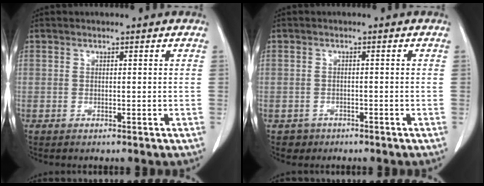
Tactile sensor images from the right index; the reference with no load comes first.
{"total": 1.9, "force": [-1.1, 1.4, -0.3], "torque": [0.001, 0.008, -0.019]}